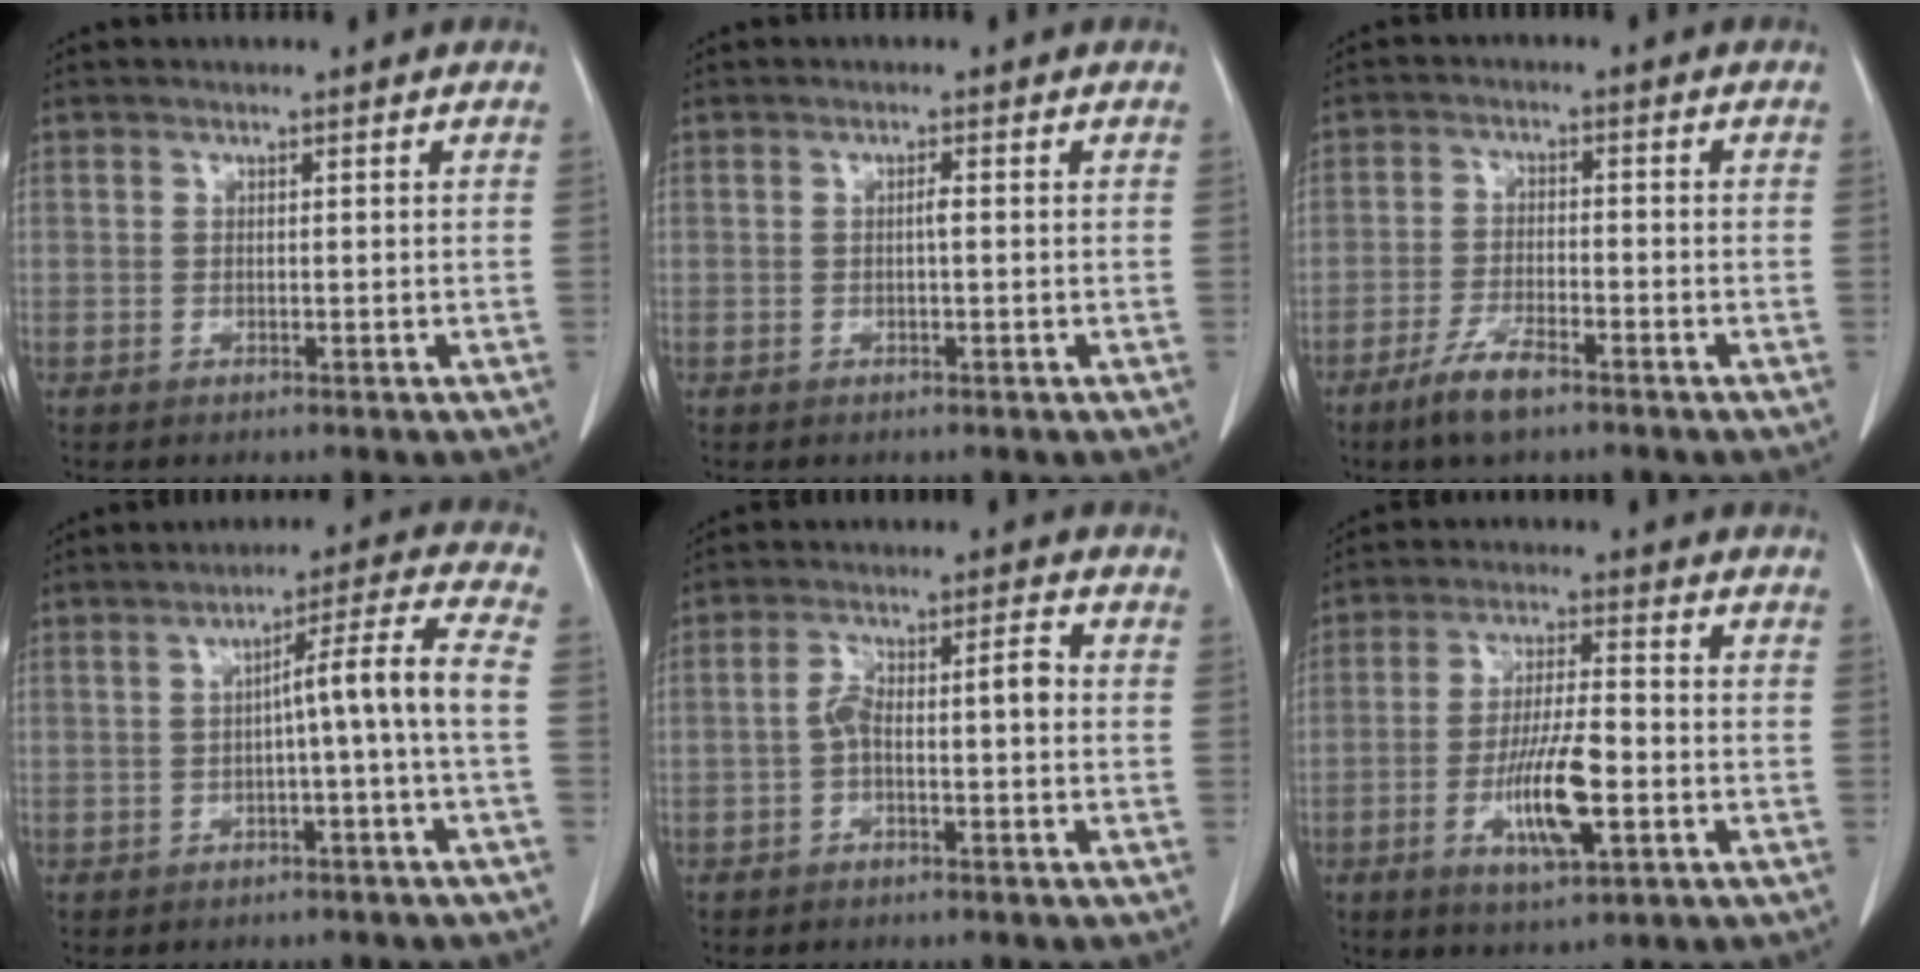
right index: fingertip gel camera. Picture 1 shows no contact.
{"total": 0.8, "force": [-0.1, 0.0, 0.8], "torque": [-0.015, 0.001, -0.001]}
{"total": 5.7, "force": [-4.1, 1.1, 3.9], "torque": [-0.082, -0.006, -0.074]}
{"total": 7.2, "force": [-1.0, -1.4, 7.0], "torque": [-0.104, 0.022, -0.012]}
{"total": 5.4, "force": [-0.9, 1.5, 5.1], "torque": [-0.097, 0.031, -0.015]}
{"total": 9.7, "force": [-3.1, 1.9, 9.0], "torque": [-0.170, -0.006, -0.054]}